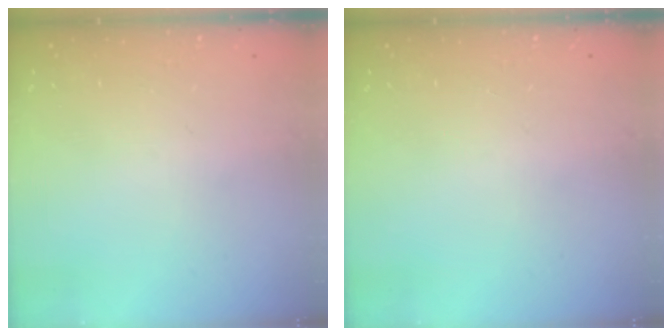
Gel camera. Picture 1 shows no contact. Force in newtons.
{"total": 0.0}